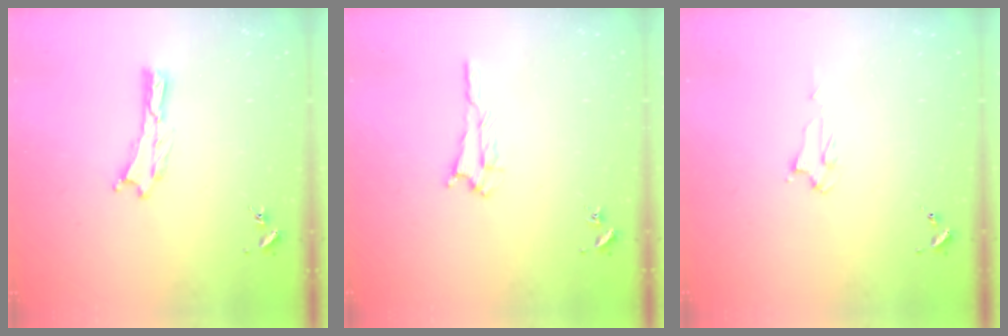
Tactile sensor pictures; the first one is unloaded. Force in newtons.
{"total": 1.6, "press": 1.6, "slide": 0.3}
{"total": 2.2, "press": 2.2, "slide": 0.2}